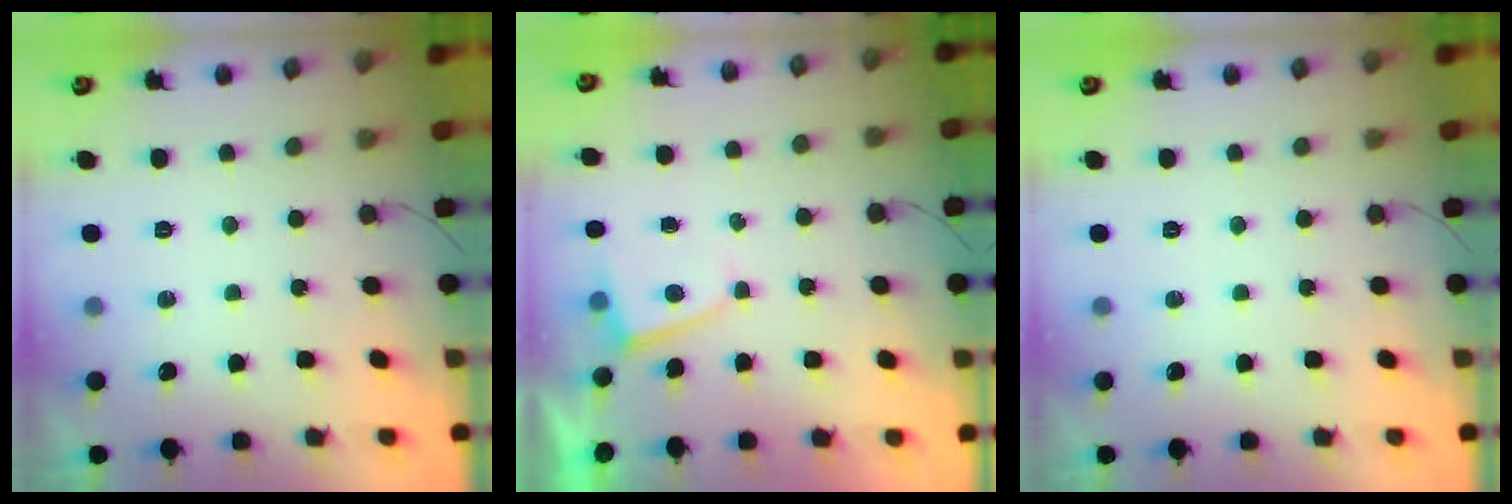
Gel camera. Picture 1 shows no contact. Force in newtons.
{"total": 2.0, "press": 2.0, "slide": 0.3}
{"total": 0.0}